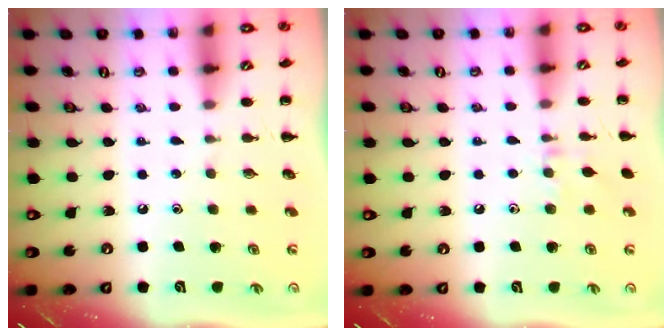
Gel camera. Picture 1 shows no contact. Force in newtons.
{"total": 6.4, "press": 6.2, "slide": 1.6}